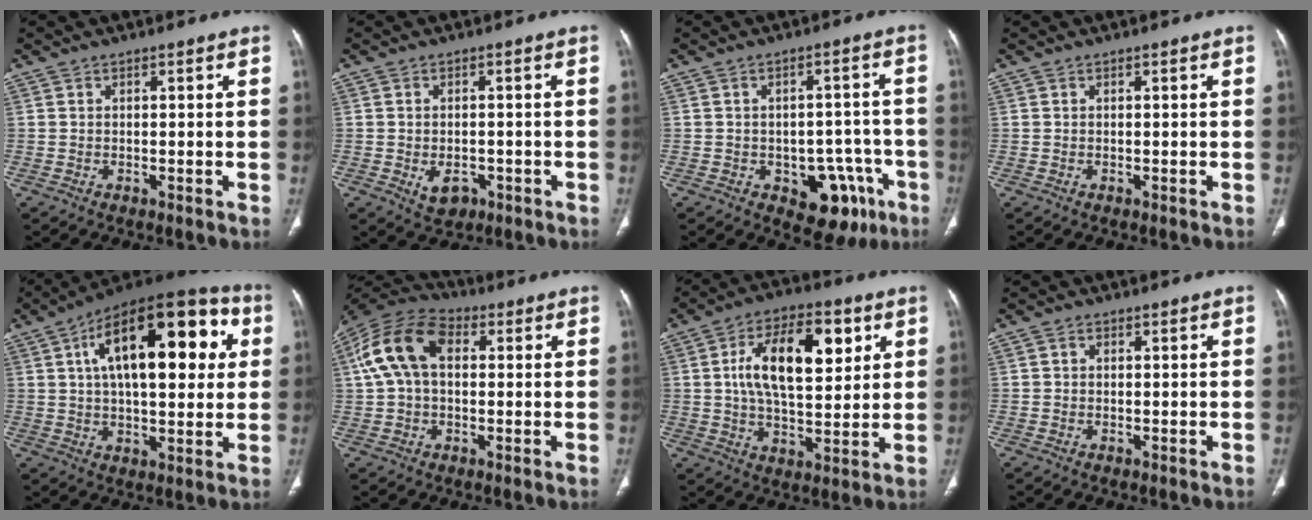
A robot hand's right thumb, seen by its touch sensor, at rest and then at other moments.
{"total": 4.2, "force": [-1.5, 2.9, 2.6], "torque": [-0.034, 0.005, -0.012]}
{"total": 11.1, "force": [-5.1, 6.8, 7.1], "torque": [-0.046, 0.032, -0.056]}
{"total": 0.0}
{"total": 25.5, "force": [6.8, 11.5, 21.7], "torque": [-0.307, 0.021, 0.095]}
{"total": 13.7, "force": [2.7, 8.8, 10.1], "torque": [-0.199, 0.035, 0.041]}
{"total": 16.9, "force": [4.8, 8.3, 13.9], "torque": [-0.206, -0.005, 0.079]}
{"total": 0.9, "force": [0.2, 0.8, 0.4], "torque": [-0.004, 0.003, 0.003]}